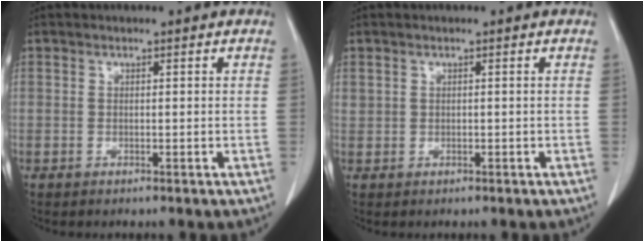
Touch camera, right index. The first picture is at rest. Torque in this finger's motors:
{"motor_torque": [0.05, -0.02, 0.02, 0.01]}